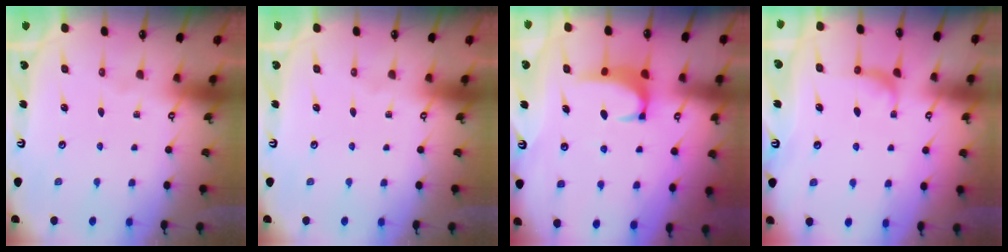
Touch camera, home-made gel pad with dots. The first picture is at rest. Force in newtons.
{"total": 0.0}
{"total": 2.0, "press": 1.9, "slide": 0.6}
{"total": 2.9, "press": 2.7, "slide": 0.9}